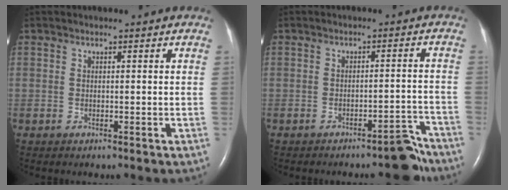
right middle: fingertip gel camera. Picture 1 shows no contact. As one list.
[{"total": 3.8, "force": [-3.4, 0.8, 1.5], "torque": [-0.005, 0.013, -0.045]}]